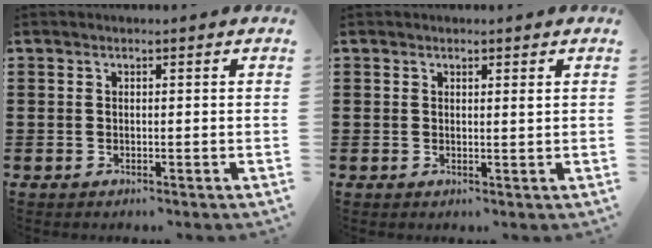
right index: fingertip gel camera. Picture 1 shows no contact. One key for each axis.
{"total": 0.8, "fx": 0.5, "fy": 0.1, "fz": 0.6, "tx": -0.013, "ty": -0.001, "tz": 0.010}